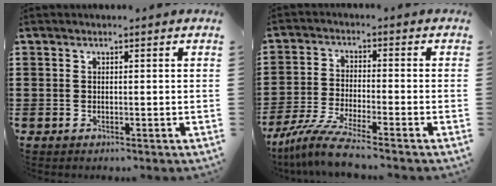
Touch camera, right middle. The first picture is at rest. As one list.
[{"total": 6.7, "force": [-5.7, -0.1, 3.5], "torque": [-0.088, -0.020, -0.114]}]